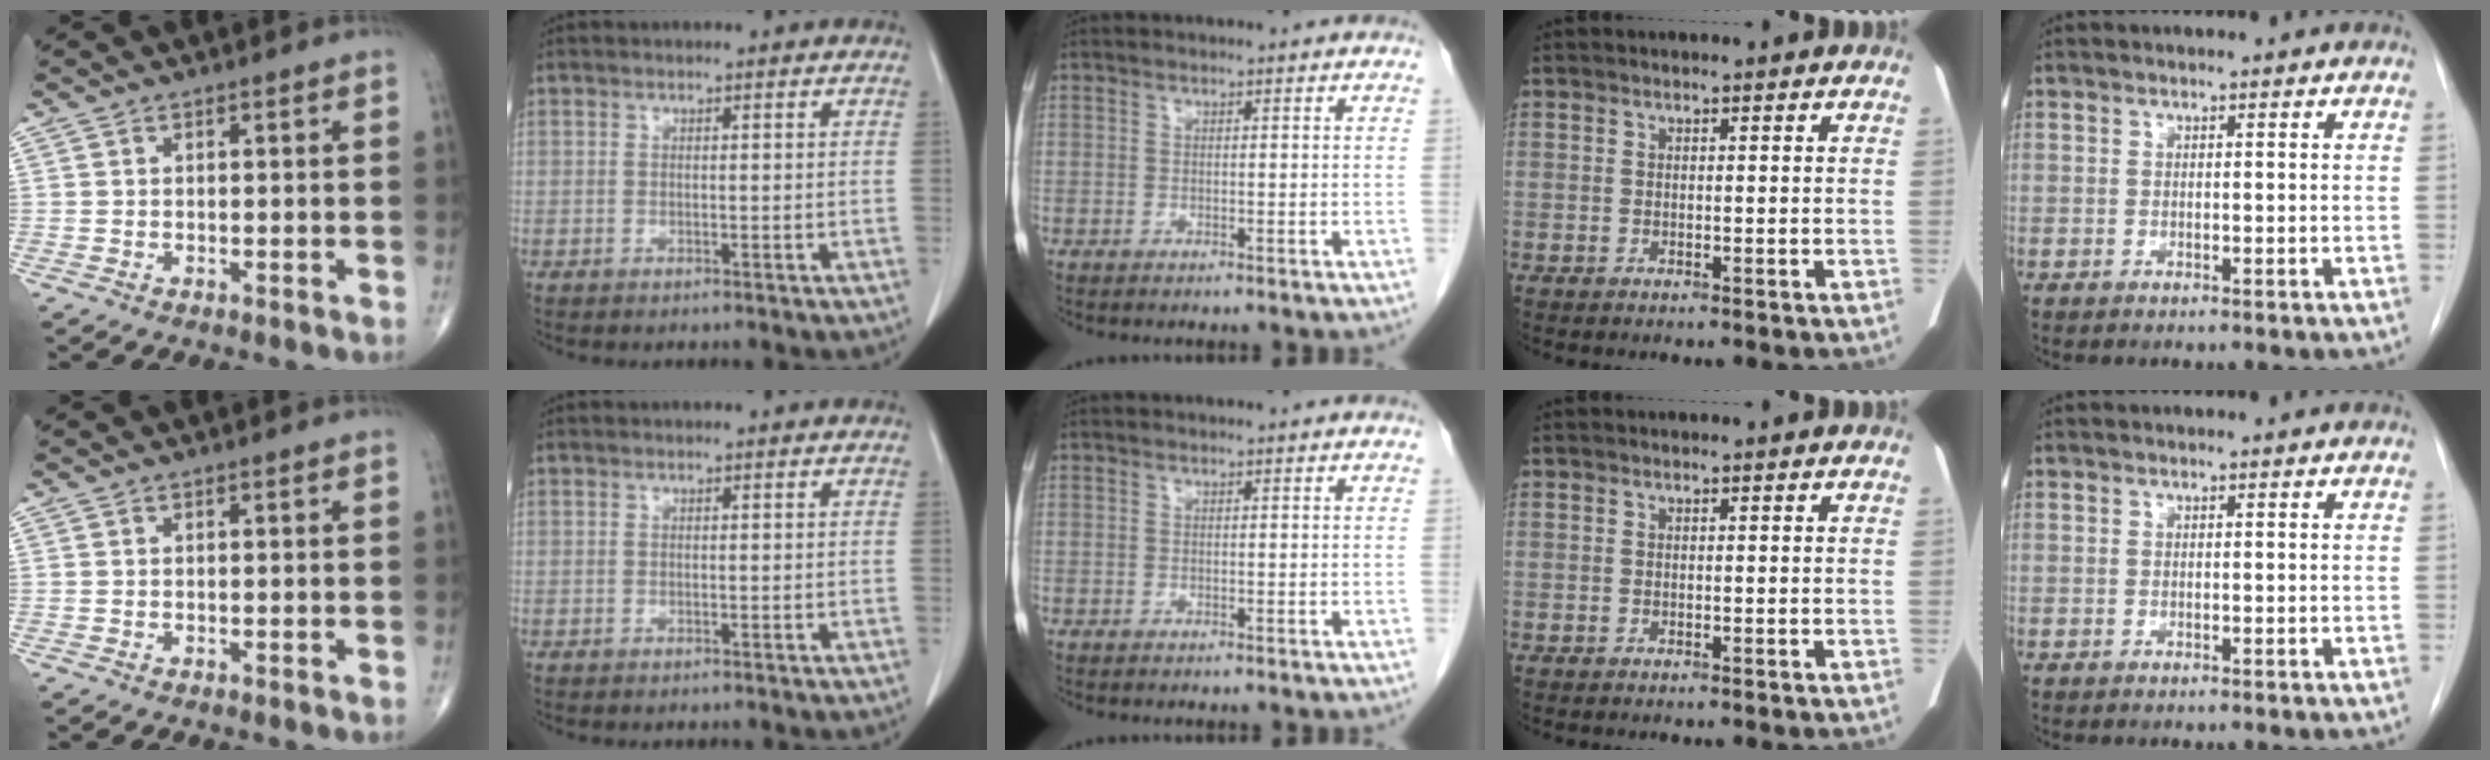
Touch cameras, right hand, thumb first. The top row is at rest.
{}